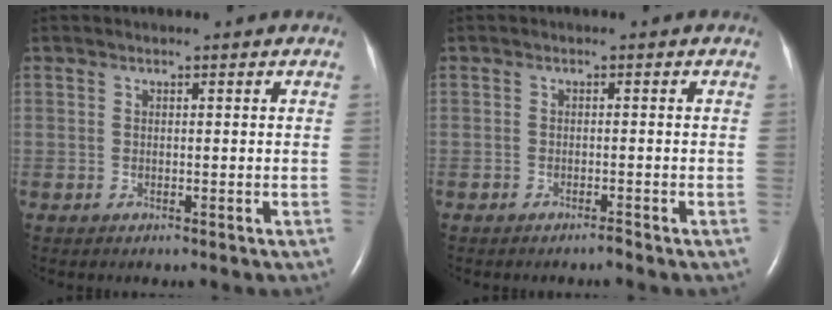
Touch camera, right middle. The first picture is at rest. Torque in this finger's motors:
{"motor_torque": [-0.07, 0.11, -0.02, 0.01]}